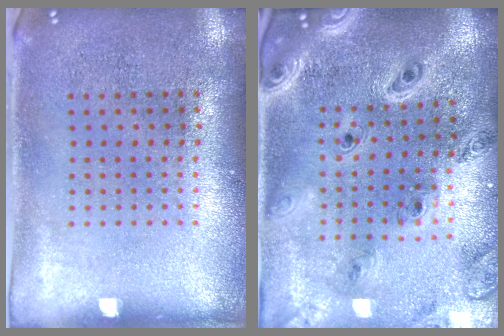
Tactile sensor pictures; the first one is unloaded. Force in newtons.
{"total": 2.3, "press": 2.1, "slide": 1.0}